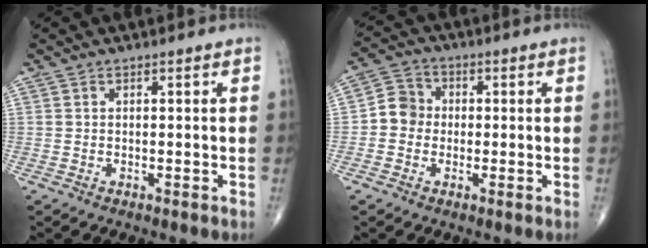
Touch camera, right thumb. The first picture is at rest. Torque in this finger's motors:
{"motor_torque": [0.04, 0.03, 0.15, -0.15, -0.01]}